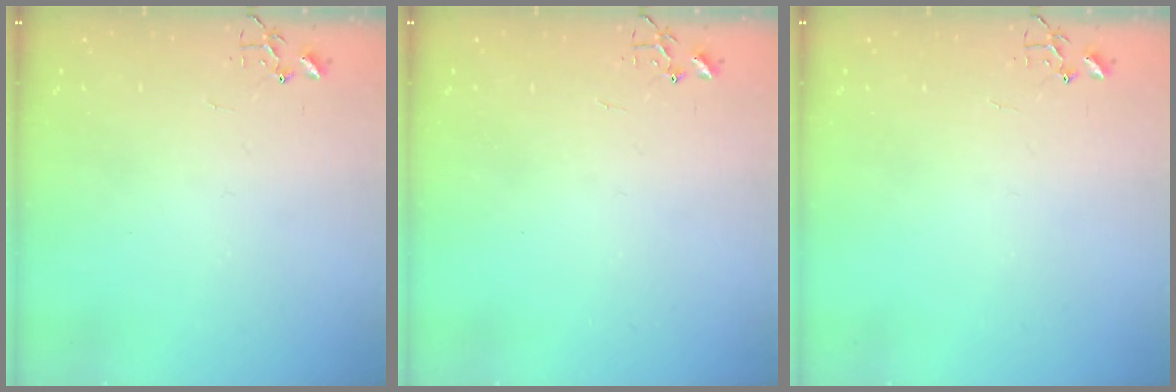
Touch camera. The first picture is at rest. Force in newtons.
{"total": 0.0}
{"total": 0.0}